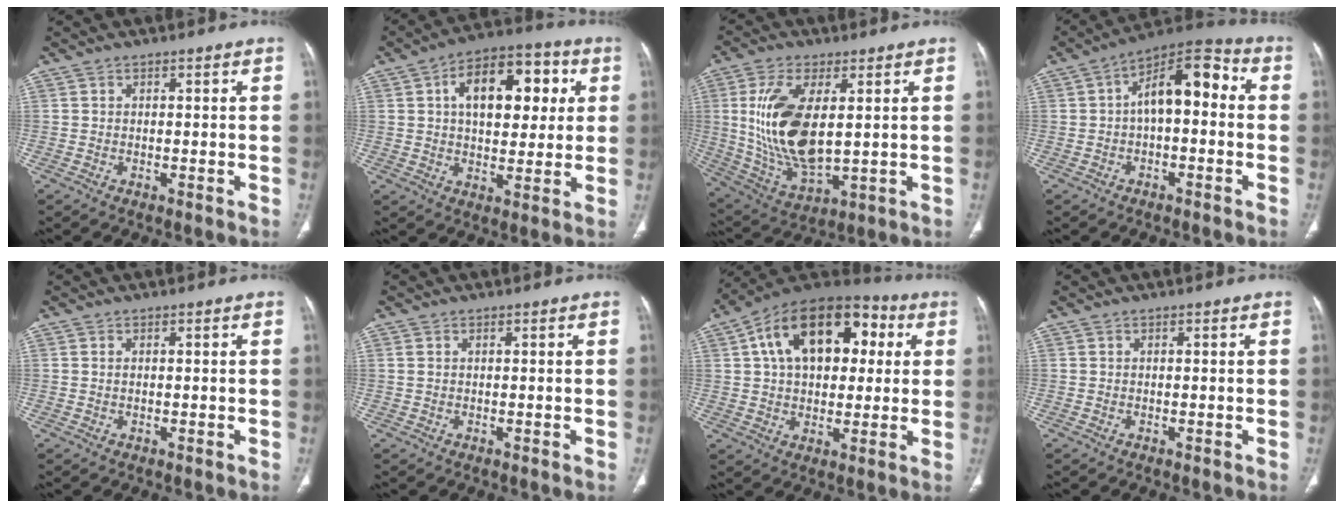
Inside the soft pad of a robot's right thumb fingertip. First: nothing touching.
{"total": 16.5, "force": [4.2, 9.4, 12.8], "torque": [-0.155, 0.014, 0.061]}
{"total": 17.4, "force": [2.5, 8.3, 15.2], "torque": [-0.305, -0.020, 0.063]}
{"total": 11.9, "force": [0.4, 6.1, 10.2], "torque": [-0.134, 0.046, -0.007]}
{"total": 0.5, "force": [0.1, 0.3, 0.4], "torque": [-0.013, 0.003, 0.004]}
{"total": 1.0, "force": [0.3, 0.6, 0.7], "torque": [-0.026, 0.012, 0.013]}
{"total": 22.1, "force": [5.7, 13.6, 16.5], "torque": [-0.237, 0.025, 0.082]}
{"total": 0.0}